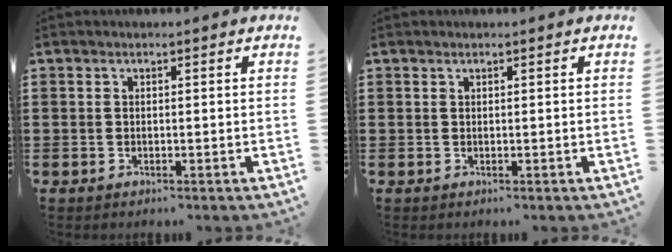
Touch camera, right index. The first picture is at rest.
{"total": 0.0}